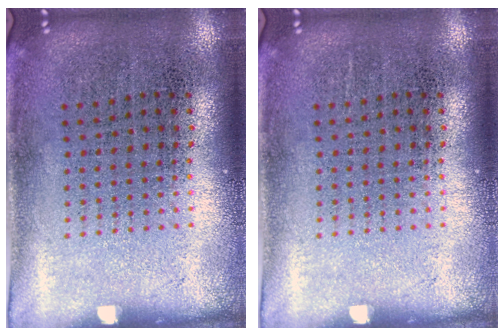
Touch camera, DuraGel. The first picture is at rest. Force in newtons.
{"total": 0.0}